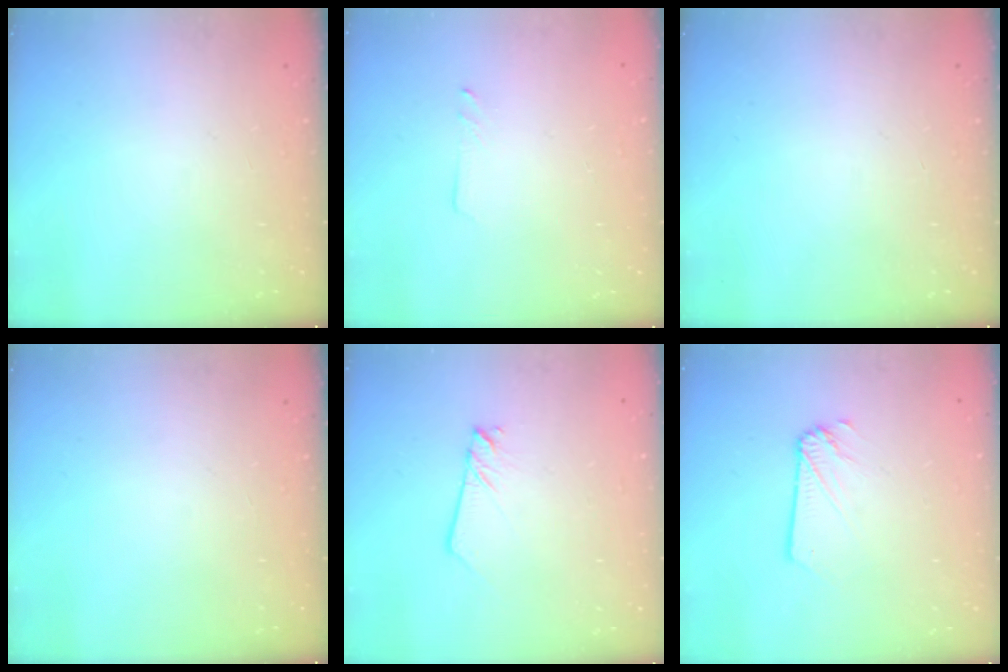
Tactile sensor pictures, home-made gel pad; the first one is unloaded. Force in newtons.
{"total": 1.3, "press": 1.2, "slide": 0.1}
{"total": 0.0}
{"total": 0.0}
{"total": 2.1, "press": 2.1, "slide": 0.1}
{"total": 1.9, "press": 1.9, "slide": 0.1}